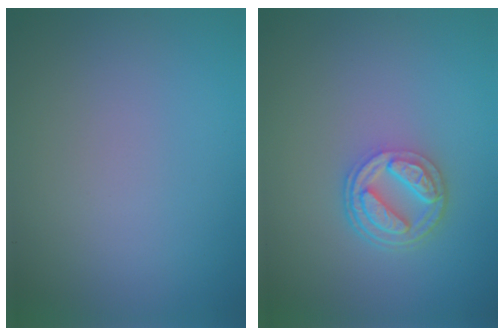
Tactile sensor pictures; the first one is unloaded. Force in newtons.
{"total": 4.3, "press": 3.2, "slide": 2.8}